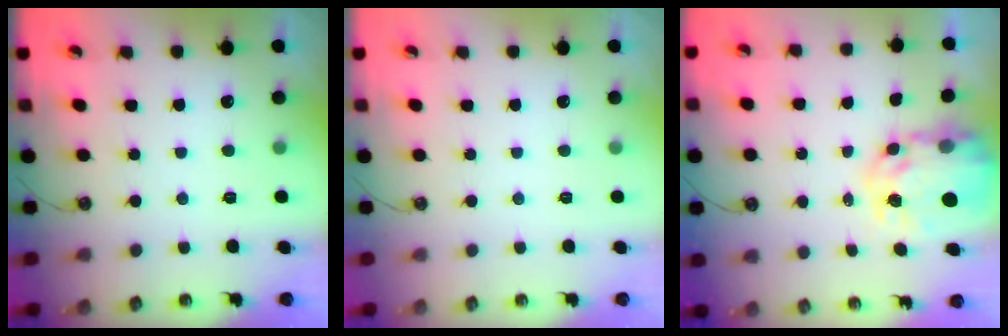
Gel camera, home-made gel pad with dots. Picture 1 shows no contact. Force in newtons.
{"total": 0.0}
{"total": 9.9, "press": 9.9, "slide": 0.8}